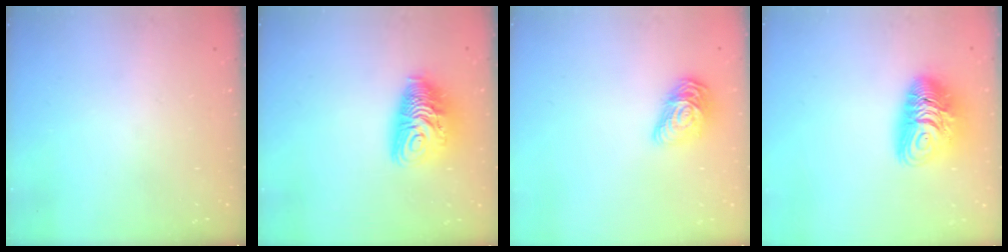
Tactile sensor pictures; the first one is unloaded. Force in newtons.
{"total": 12.6, "press": 12.6, "slide": 1.3}
{"total": 11.6, "press": 11.5, "slide": 0.5}
{"total": 11.5, "press": 11.4, "slide": 1.1}